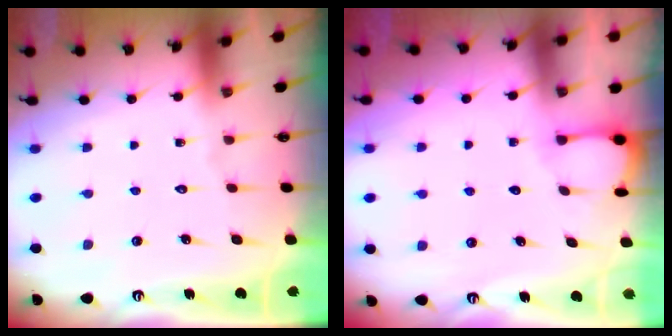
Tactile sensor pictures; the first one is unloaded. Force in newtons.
{"total": 2.1, "press": 2.1, "slide": 0.2}